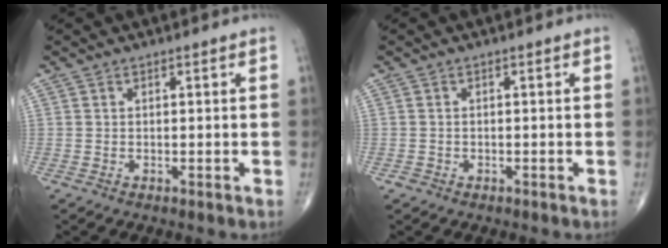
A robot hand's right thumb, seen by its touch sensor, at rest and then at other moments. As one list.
[{"total": 0.8, "force": [-0.4, 0.7, 0.1], "torque": [-0.002, 0.002, -0.009]}]